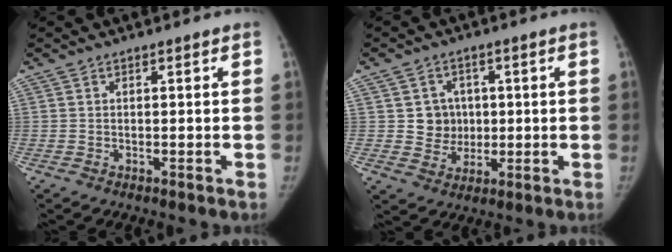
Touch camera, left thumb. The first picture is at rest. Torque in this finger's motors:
{"motor_torque": [-0.08, 0.08, 0.07, 0.11, 0.00]}